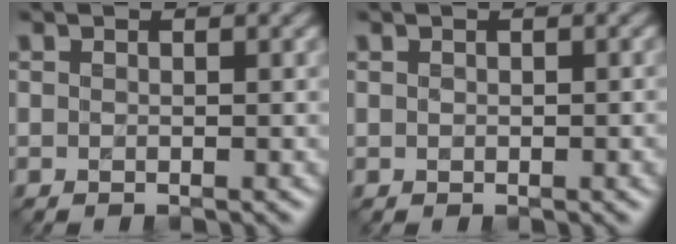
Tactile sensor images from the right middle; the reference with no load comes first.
{"total": 1.3, "force": [0.0, 0.8, 1.0], "torque": [-0.015, 0.000, 0.003]}